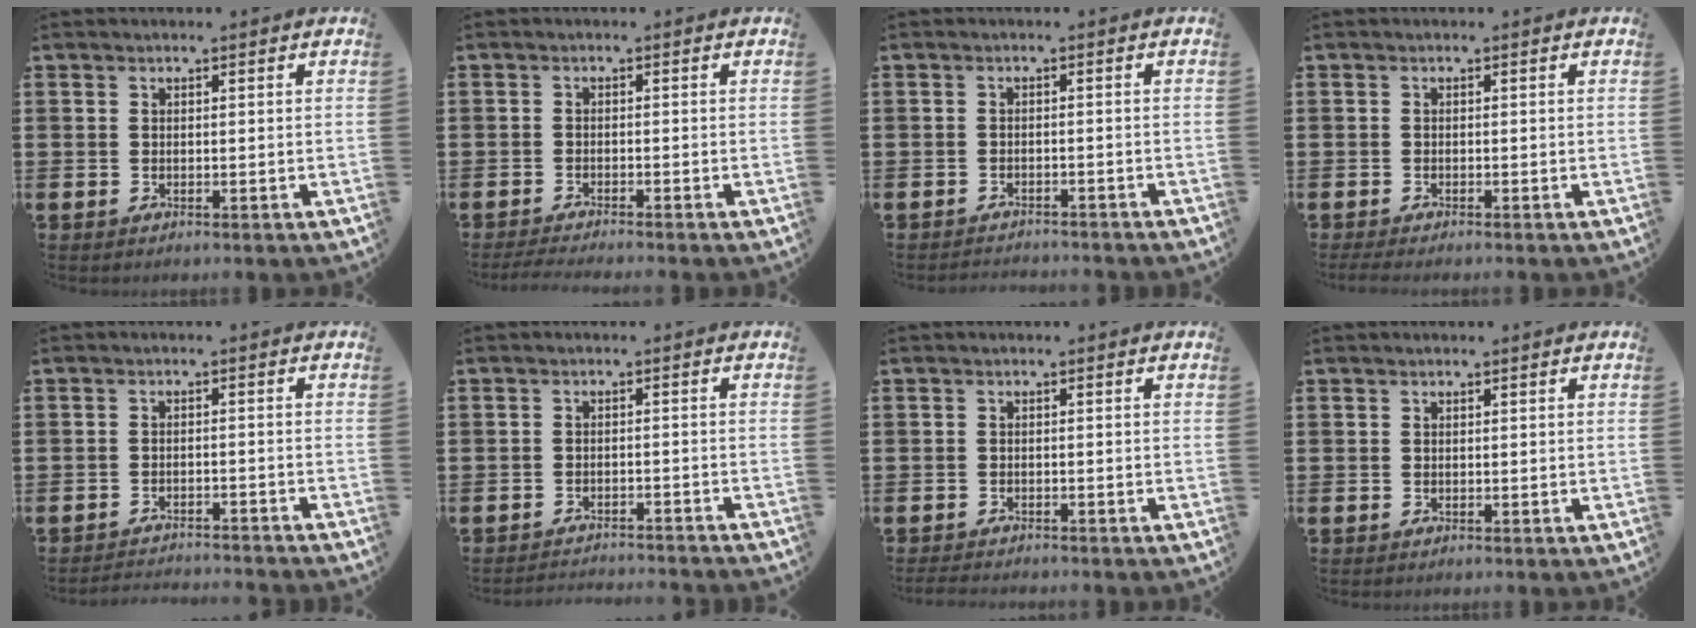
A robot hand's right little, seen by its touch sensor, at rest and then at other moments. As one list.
[{"total": 1.4, "force": [-1.2, -0.1, 0.7], "torque": [-0.009, 0.000, -0.024]}, {"total": 1.3, "force": [-1.3, -0.1, -0.1], "torque": [-0.001, 0.004, -0.028]}, {"total": 0.8, "force": [-0.6, 0.0, 0.6], "torque": [-0.009, -0.002, -0.011]}, {"total": 2.0, "force": [-2.0, -0.2, 0.0], "torque": [-0.003, 0.005, -0.044]}, {"total": 1.8, "force": [-1.8, -0.2, -0.1], "torque": [-0.001, 0.005, -0.037]}, {"total": 1.0, "force": [-1.0, 0.1, 0.2], "torque": [-0.006, 0.000, -0.020]}, {"total": 0.0}]